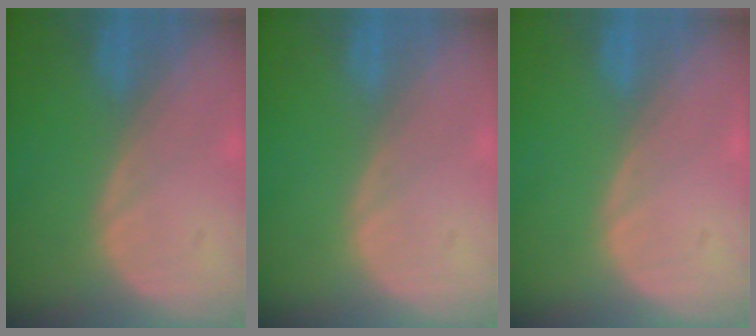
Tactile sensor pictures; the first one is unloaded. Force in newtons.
{"total": 0.0}
{"total": 0.0}